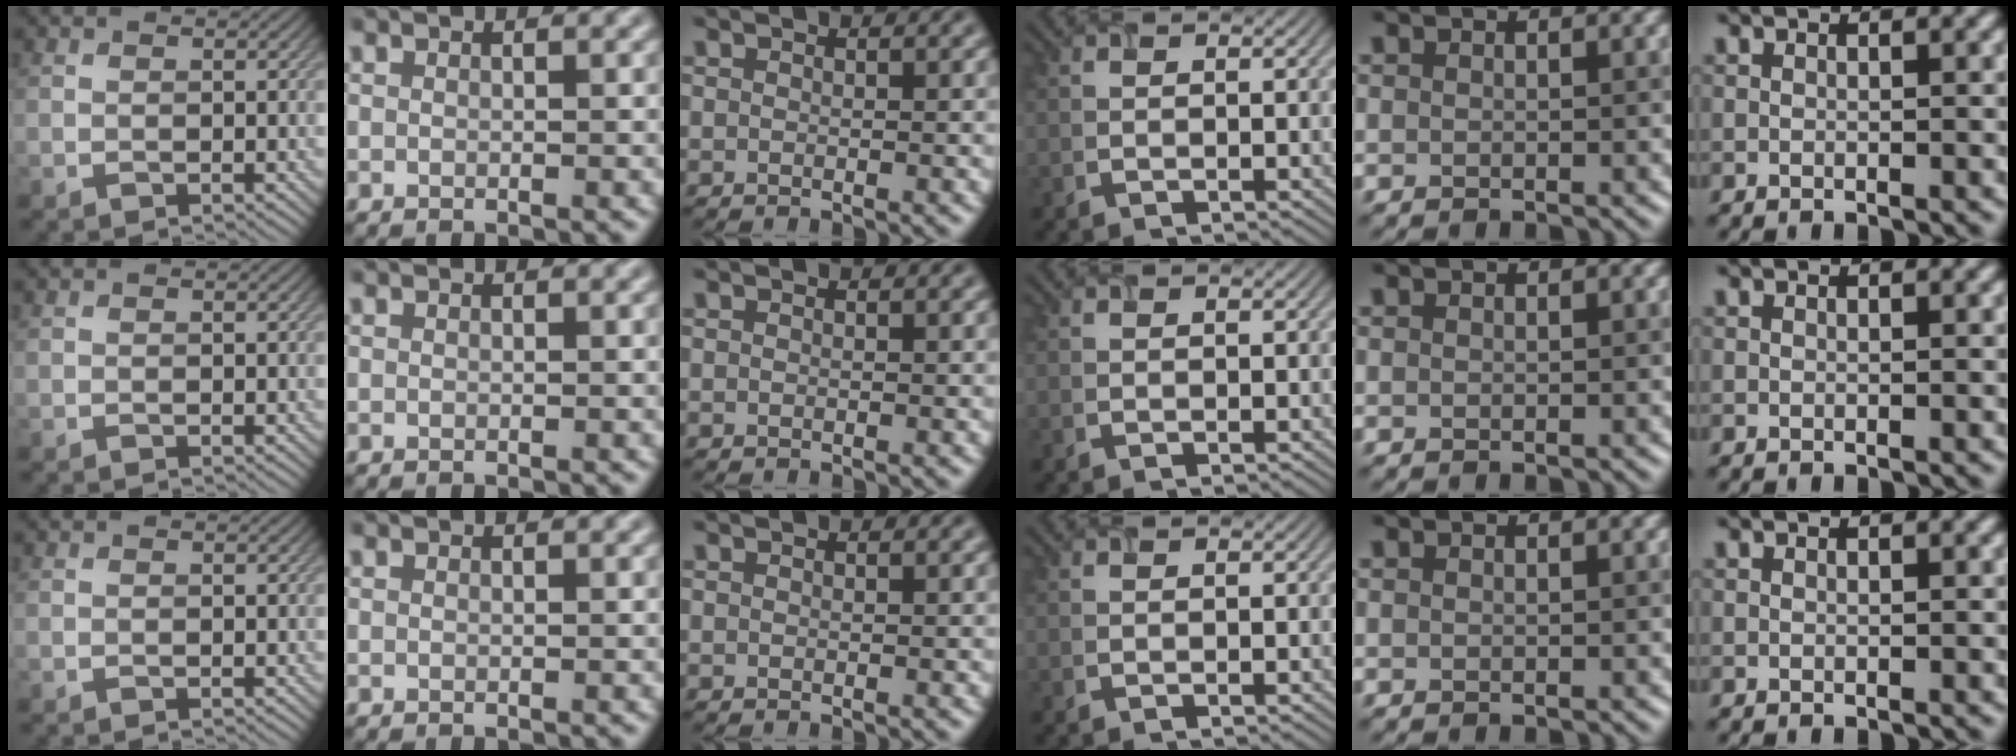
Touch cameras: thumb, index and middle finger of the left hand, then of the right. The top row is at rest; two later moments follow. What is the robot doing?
{"motion": "close", "object": "airpods case & airpods"}